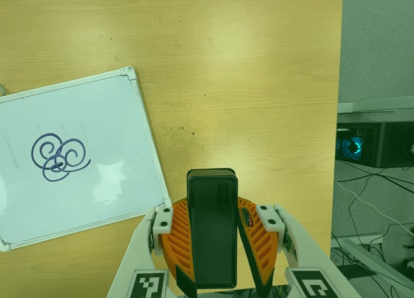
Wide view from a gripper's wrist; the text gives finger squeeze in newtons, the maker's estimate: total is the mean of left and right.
{"total": 6.6, "left": 5.4, "right": 7.8}